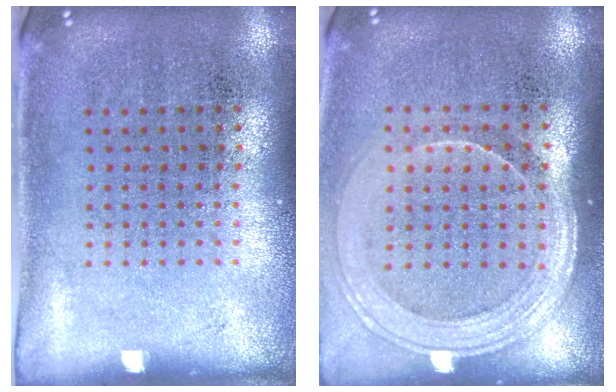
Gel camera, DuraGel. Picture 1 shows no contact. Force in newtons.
{"total": 1.9, "press": 1.6, "slide": 1.0}